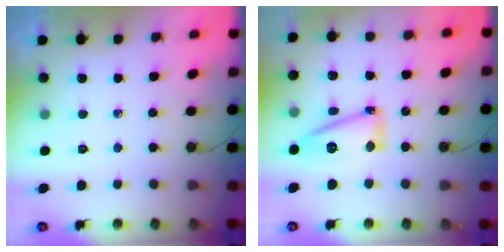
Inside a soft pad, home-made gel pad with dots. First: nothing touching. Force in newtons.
{"total": 12.7, "press": 12.6, "slide": 1.4}